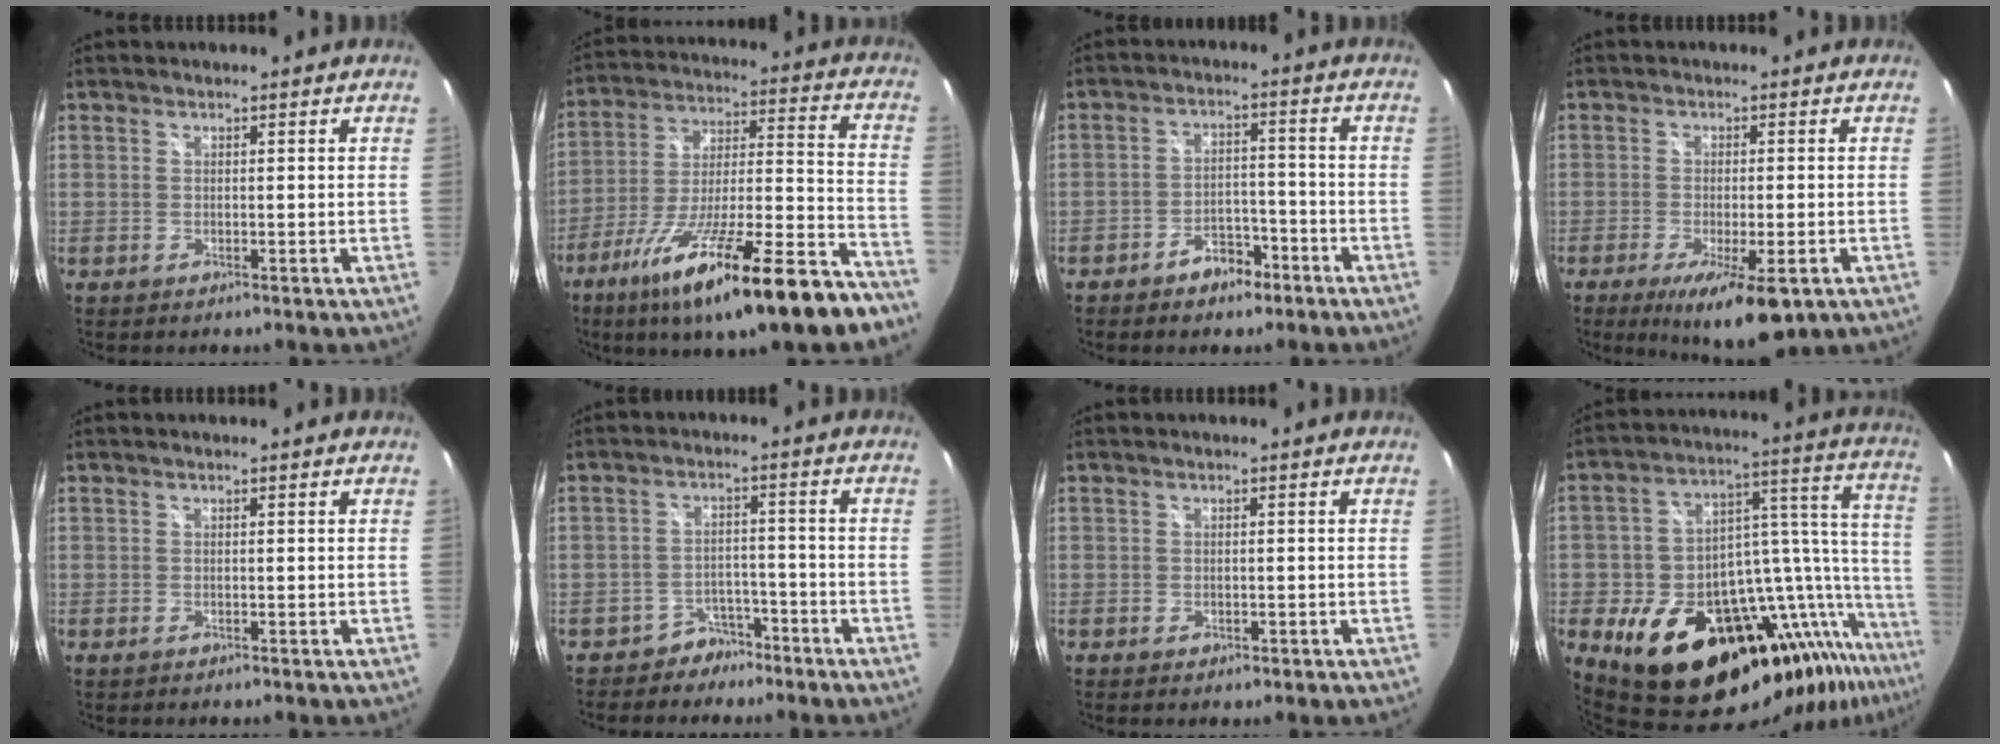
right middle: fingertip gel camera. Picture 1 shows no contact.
{"total": 27.3, "force": [-19.4, 4.2, 18.8], "torque": [-0.300, -0.045, -0.296]}
{"total": 5.8, "force": [-4.1, 3.1, 2.7], "torque": [-0.057, 0.015, -0.053]}
{"total": 11.1, "force": [-6.0, 2.9, 8.9], "torque": [-0.157, -0.031, -0.087]}
{"total": 0.0}
{"total": 5.0, "force": [-3.9, 3.1, 0.4], "torque": [-0.011, 0.023, -0.058]}
{"total": 1.0, "force": [-0.5, 0.8, 0.6], "torque": [-0.008, -0.002, -0.006]}
{"total": 26.0, "force": [-15.0, 11.0, 18.2], "torque": [-0.249, 0.003, -0.220]}